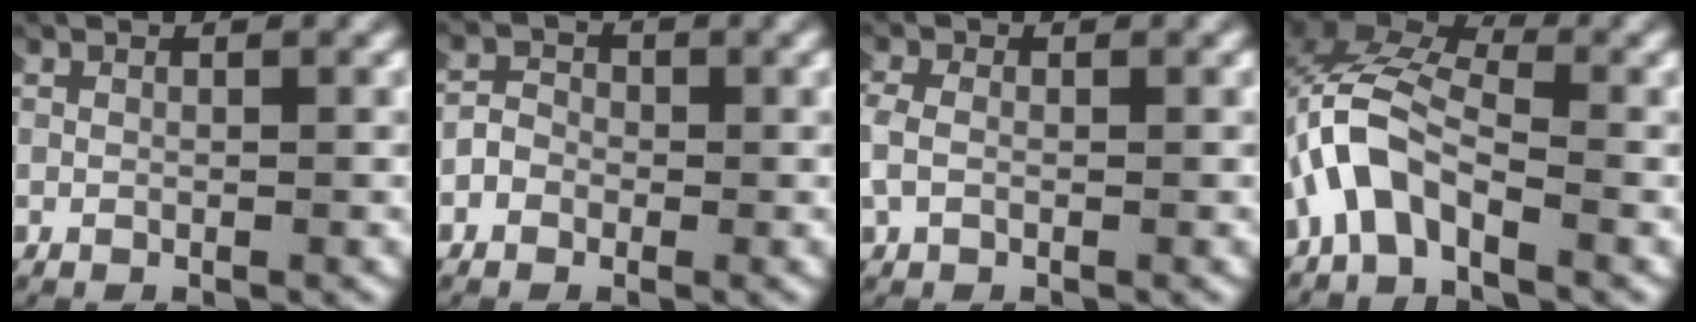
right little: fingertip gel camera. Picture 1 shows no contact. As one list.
[{"total": 2.1, "force": [-0.3, 2.0, 0.7], "torque": [-0.020, 0.005, -0.015]}, {"total": 2.0, "force": [0.0, 1.6, 1.2], "torque": [-0.041, -0.004, 0.001]}, {"total": 5.2, "force": [-0.2, 3.6, 3.8], "torque": [-0.108, 0.000, -0.017]}]